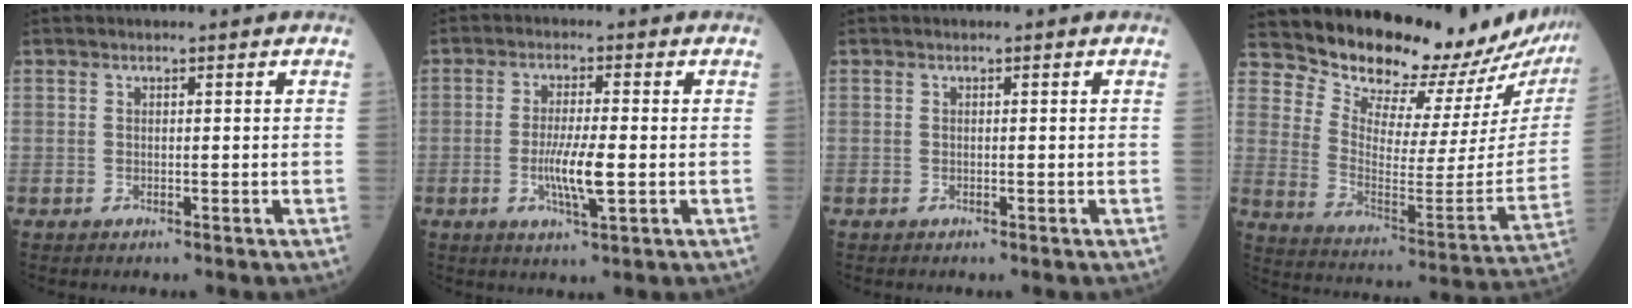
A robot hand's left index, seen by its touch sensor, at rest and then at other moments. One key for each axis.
{"total": 5.9, "fx": -1.2, "fy": 0.6, "fz": 5.8, "tx": -0.115, "ty": -0.011, "tz": -0.021}
{"total": 0.0}
{"total": 21.5, "fx": 20.8, "fy": 3.7, "fz": 4.2, "tx": -0.073, "ty": -0.113, "tz": 0.274}